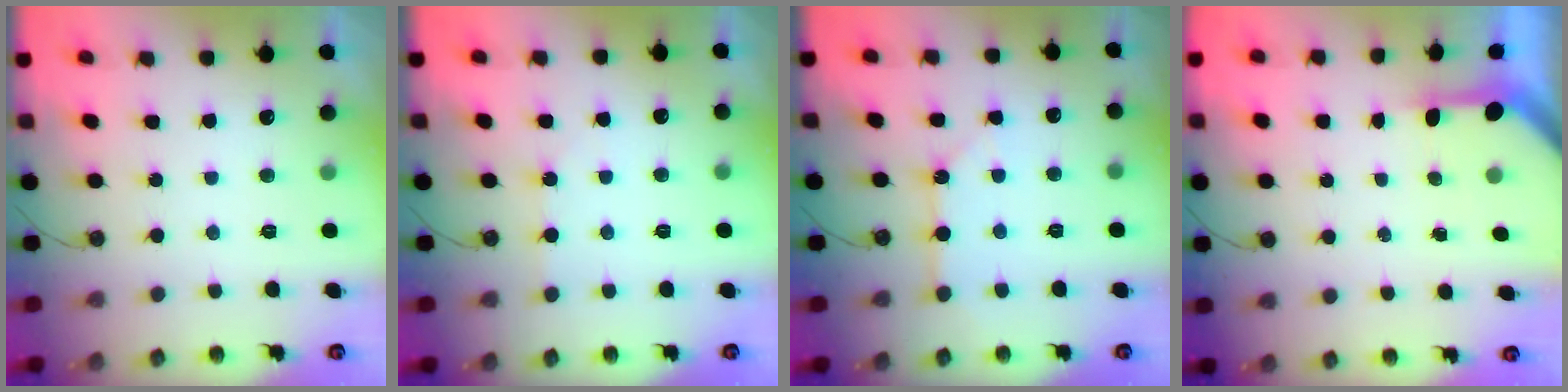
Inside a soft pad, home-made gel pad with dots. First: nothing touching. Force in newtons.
{"total": 2.7, "press": 2.7, "slide": 0.5}
{"total": 2.5, "press": 2.5, "slide": 0.2}
{"total": 3.4, "press": 3.4, "slide": 0.3}